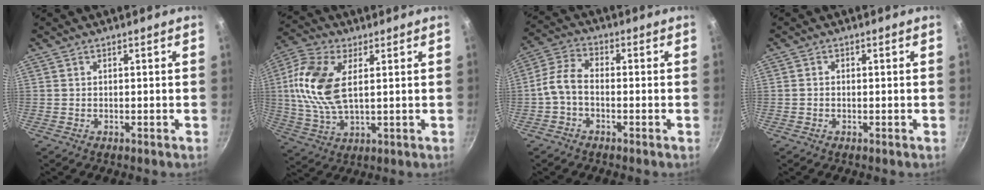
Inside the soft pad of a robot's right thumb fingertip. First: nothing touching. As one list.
[{"total": 13.9, "force": [2.8, 7.3, 11.5], "torque": [-0.235, 0.000, 0.051]}, {"total": 5.8, "force": [-1.7, 3.4, 4.3], "torque": [-0.095, 0.031, -0.045]}, {"total": 0.6, "force": [-0.1, 0.5, 0.4], "torque": [-0.008, 0.004, -0.002]}]